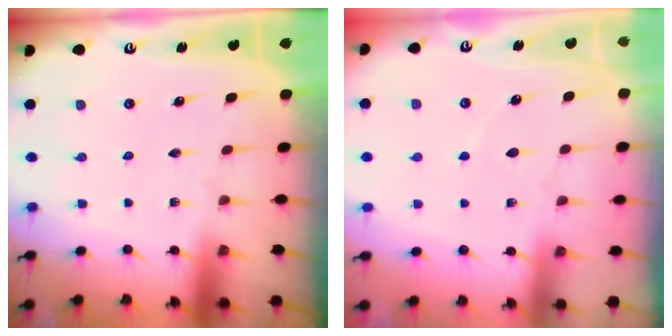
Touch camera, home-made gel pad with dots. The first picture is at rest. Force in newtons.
{"total": 6.7, "press": 6.7, "slide": 0.7}